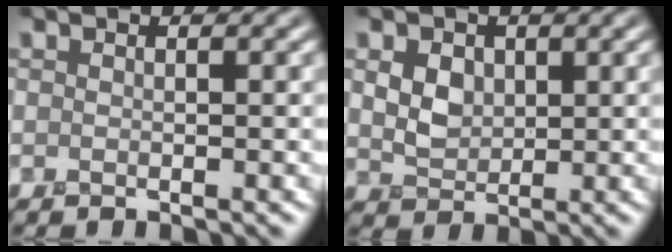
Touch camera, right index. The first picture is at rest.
{"total": 3.5, "force": [0.9, 2.6, 2.1], "torque": [-0.054, 0.000, 0.013]}